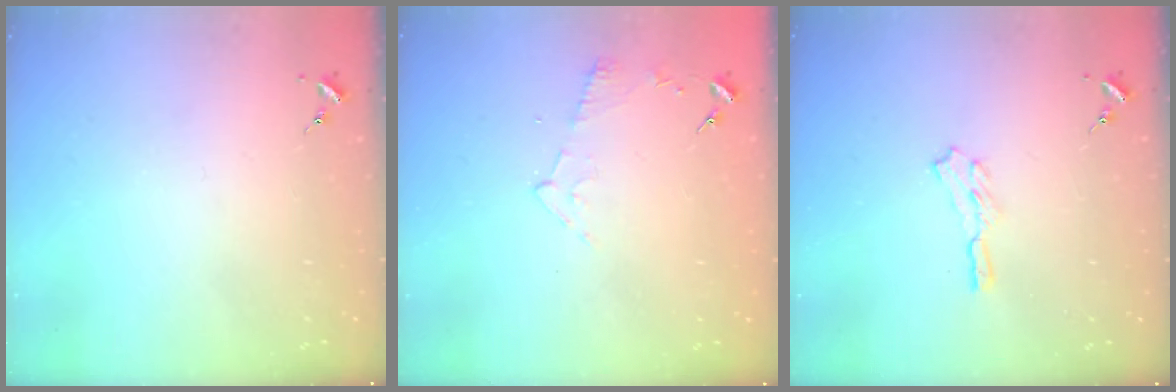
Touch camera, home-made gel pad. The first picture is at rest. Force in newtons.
{"total": 5.5, "press": 5.4, "slide": 1.0}
{"total": 3.8, "press": 3.8, "slide": 0.4}